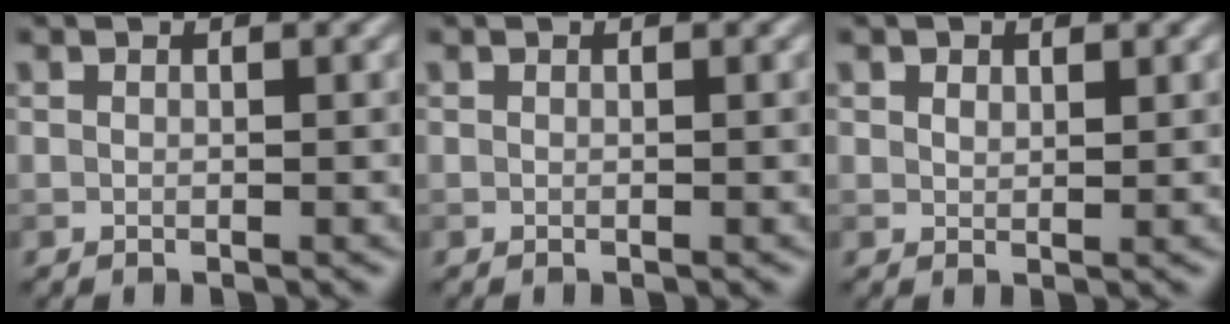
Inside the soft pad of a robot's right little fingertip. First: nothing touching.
{"total": 0.0}
{"total": 1.2, "force": [0.8, 0.7, 0.5], "torque": [-0.007, 0.000, 0.015]}